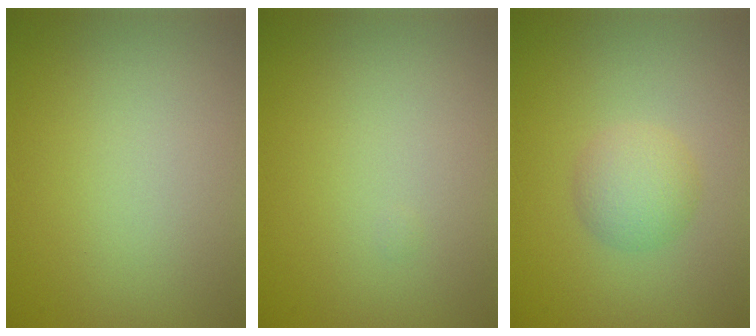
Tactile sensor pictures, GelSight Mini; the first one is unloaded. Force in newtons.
{"total": 0.0}
{"total": 2.7, "press": 2.7, "slide": 0.1}